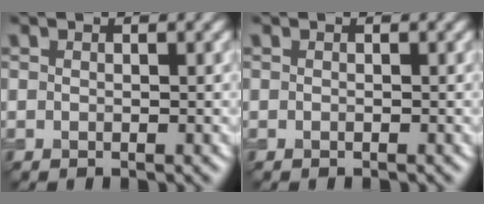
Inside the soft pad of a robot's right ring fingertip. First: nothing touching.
{"total": 0.0}